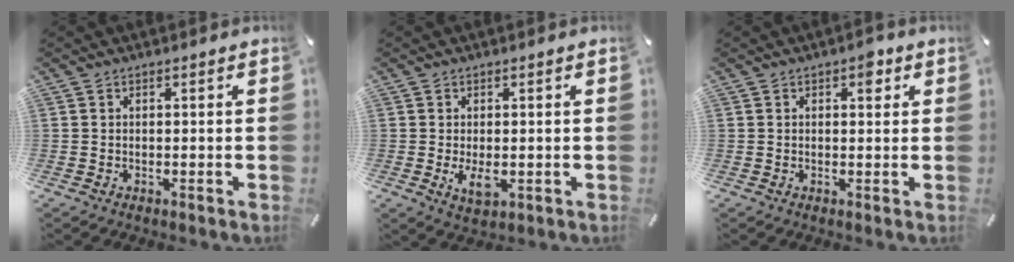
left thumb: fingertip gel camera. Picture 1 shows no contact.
{"total": 4.5, "force": [-0.6, 2.0, 4.0], "torque": [-0.081, -0.008, -0.014]}
{"total": 3.3, "force": [1.4, 1.8, 2.4], "torque": [-0.020, -0.006, 0.015]}